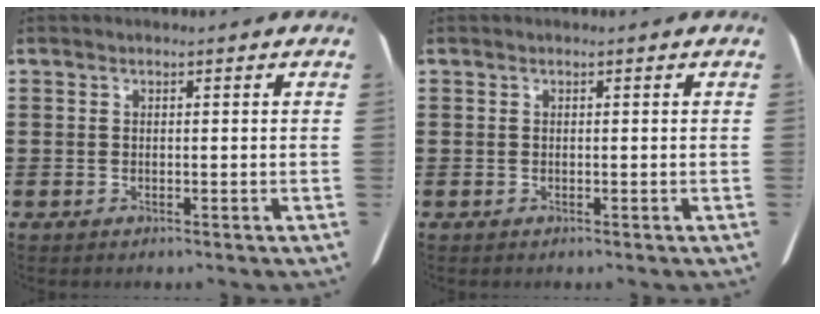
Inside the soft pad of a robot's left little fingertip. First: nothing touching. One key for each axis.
{"total": 0.0}